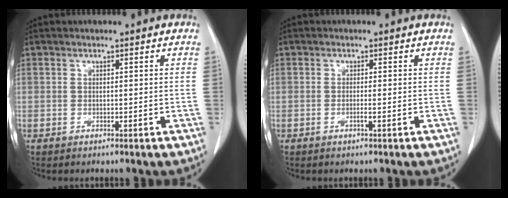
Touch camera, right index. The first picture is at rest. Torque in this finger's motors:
{"motor_torque": [-0.06, 0.02, -0.02, -0.01]}